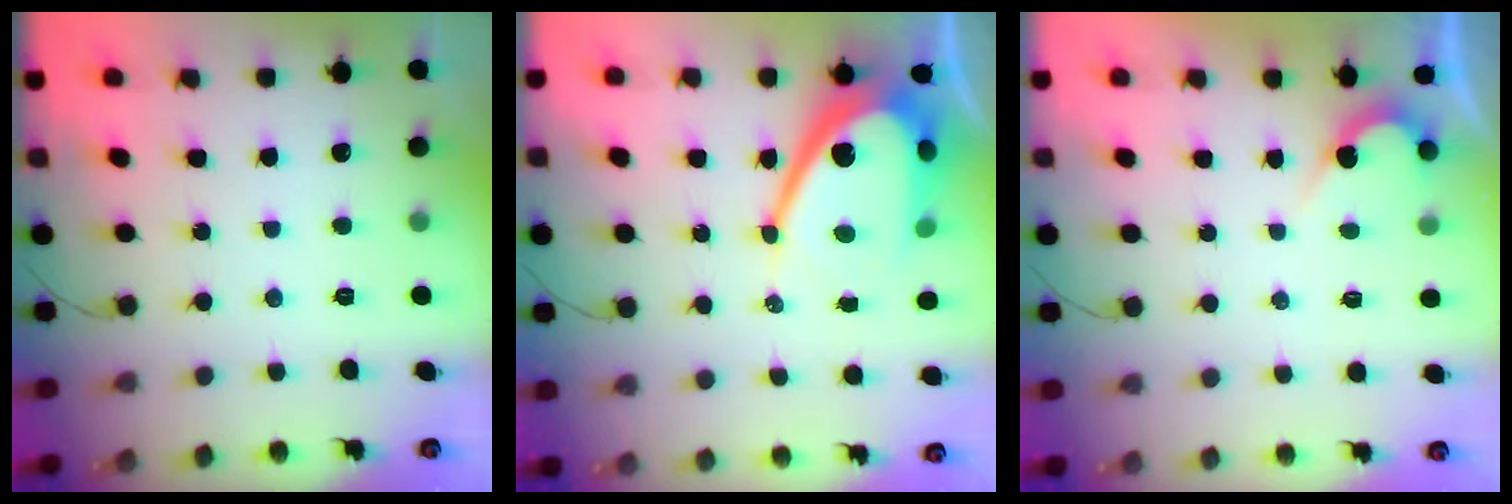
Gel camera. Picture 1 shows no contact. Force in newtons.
{"total": 17.2, "press": 17.2, "slide": 1.5}
{"total": 2.7, "press": 2.7, "slide": 0.2}